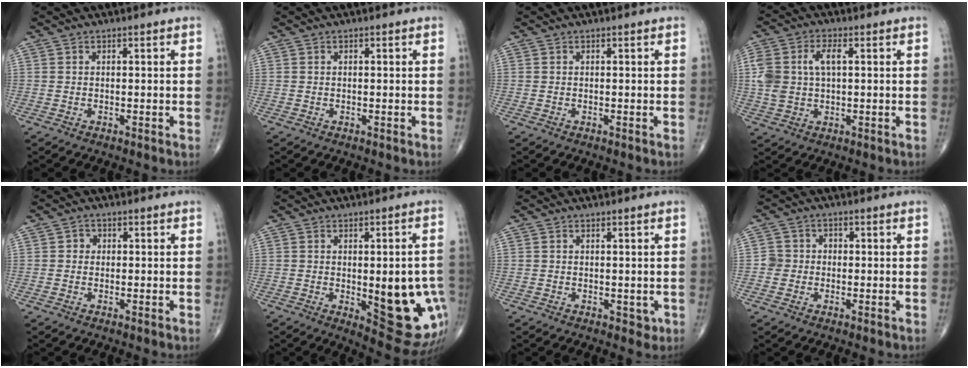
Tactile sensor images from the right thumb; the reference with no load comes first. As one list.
[{"total": 0.0}, {"total": 0.0}, {"total": 8.1, "force": [1.4, 4.6, 6.5], "torque": [-0.145, 0.013, 0.031]}, {"total": 1.4, "force": [0.2, 1.3, 0.5], "torque": [0.002, 0.003, -0.001]}, {"total": 17.0, "force": [-3.0, 6.5, 15.4], "torque": [-0.156, -0.009, -0.013]}, {"total": 1.3, "force": [0.1, 1.1, 0.8], "torque": [-0.006, -0.001, 0.006]}, {"total": 3.0, "force": [-0.5, 3.0, 0.3], "torque": [0.020, 0.010, -0.017]}]